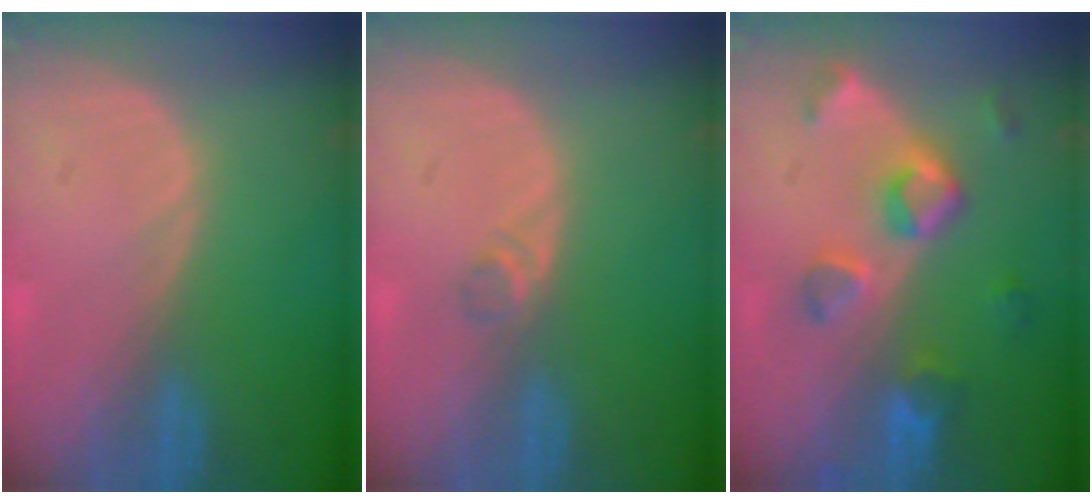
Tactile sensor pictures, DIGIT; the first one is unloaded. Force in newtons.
{"total": 1.6, "press": 1.4, "slide": 0.8}
{"total": 7.7, "press": 7.0, "slide": 3.2}